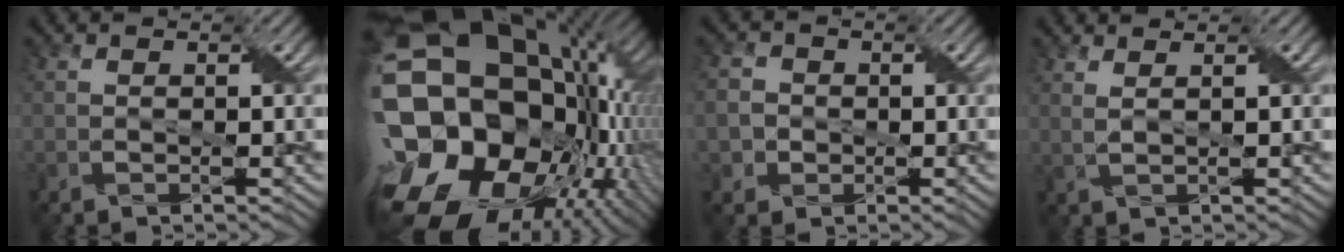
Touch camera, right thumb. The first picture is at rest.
{"total": 23.2, "force": [-1.0, 16.7, 16.1], "torque": [-0.297, -0.060, -0.028]}
{"total": 4.2, "force": [-0.6, 4.1, 1.1], "torque": [-0.029, 0.012, -0.026]}
{"total": 2.3, "force": [1.6, 0.6, 1.6], "torque": [-0.026, -0.001, 0.017]}